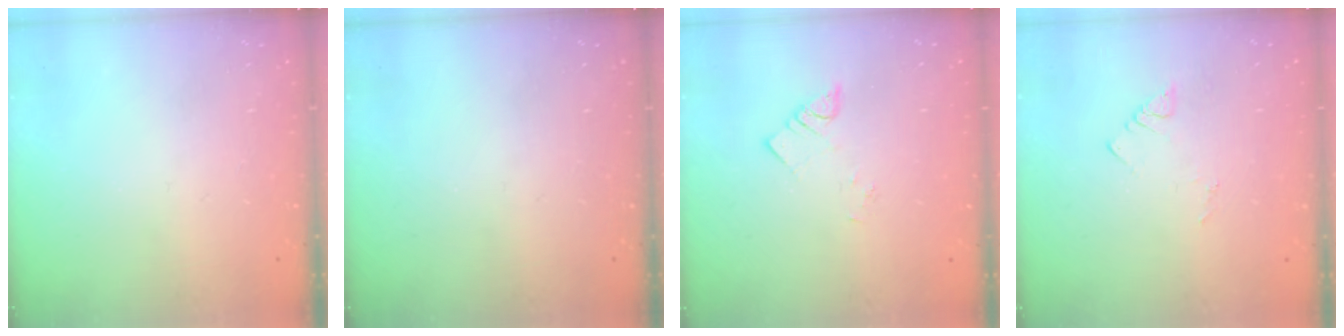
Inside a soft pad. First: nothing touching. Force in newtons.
{"total": 0.0}
{"total": 2.2, "press": 2.2, "slide": 0.2}
{"total": 3.7, "press": 3.7, "slide": 0.2}